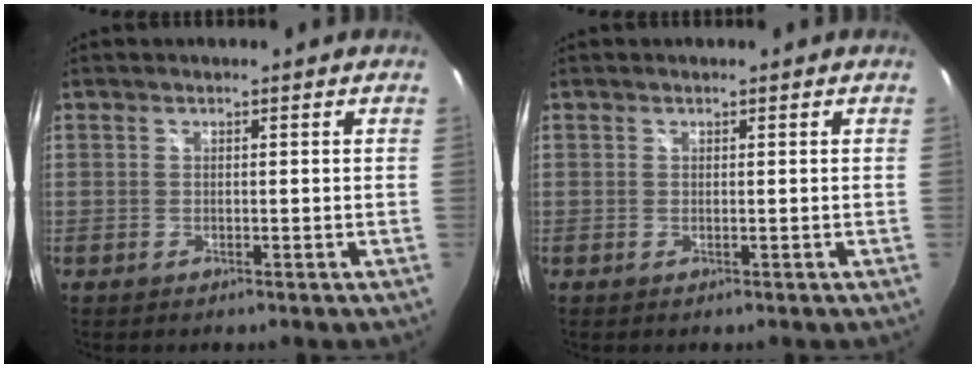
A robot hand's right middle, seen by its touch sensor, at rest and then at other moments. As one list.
[{"total": 0.0}]